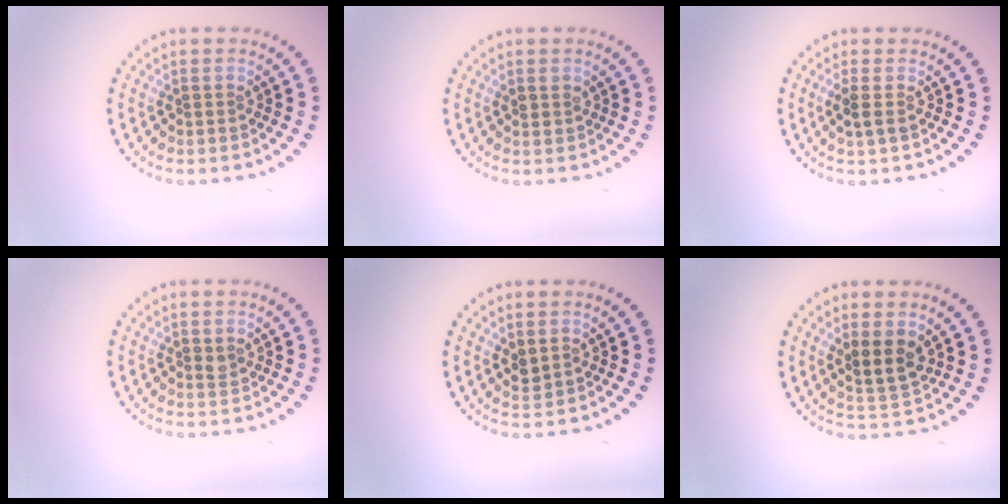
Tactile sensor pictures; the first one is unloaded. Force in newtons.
{"total": 0.9, "press": 0.9, "slide": 0.2}
{"total": 1.2, "press": 1.1, "slide": 0.5}
{"total": 0.6, "press": 0.6, "slide": 0.3}
{"total": 1.0, "press": 0.9, "slide": 0.4}
{"total": 2.8, "press": 2.5, "slide": 1.3}